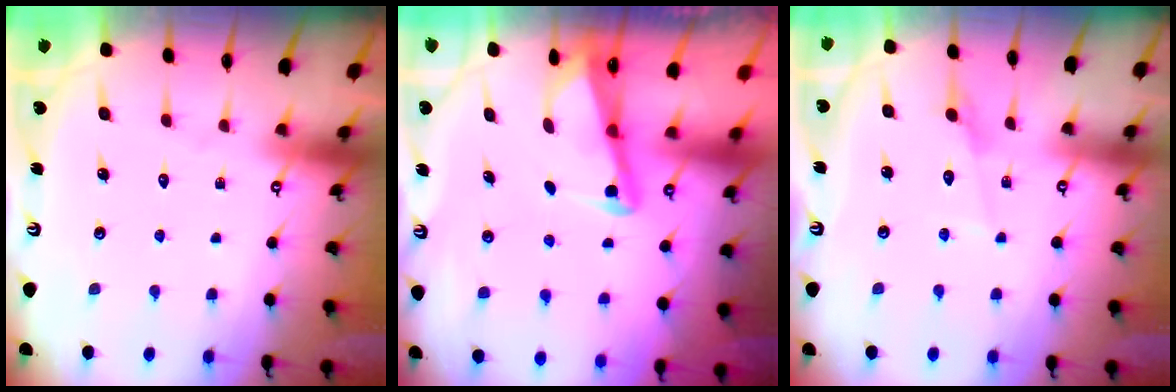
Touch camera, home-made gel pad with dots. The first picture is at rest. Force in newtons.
{"total": 3.0, "press": 3.0, "slide": 0.4}
{"total": 3.3, "press": 3.3, "slide": 0.3}